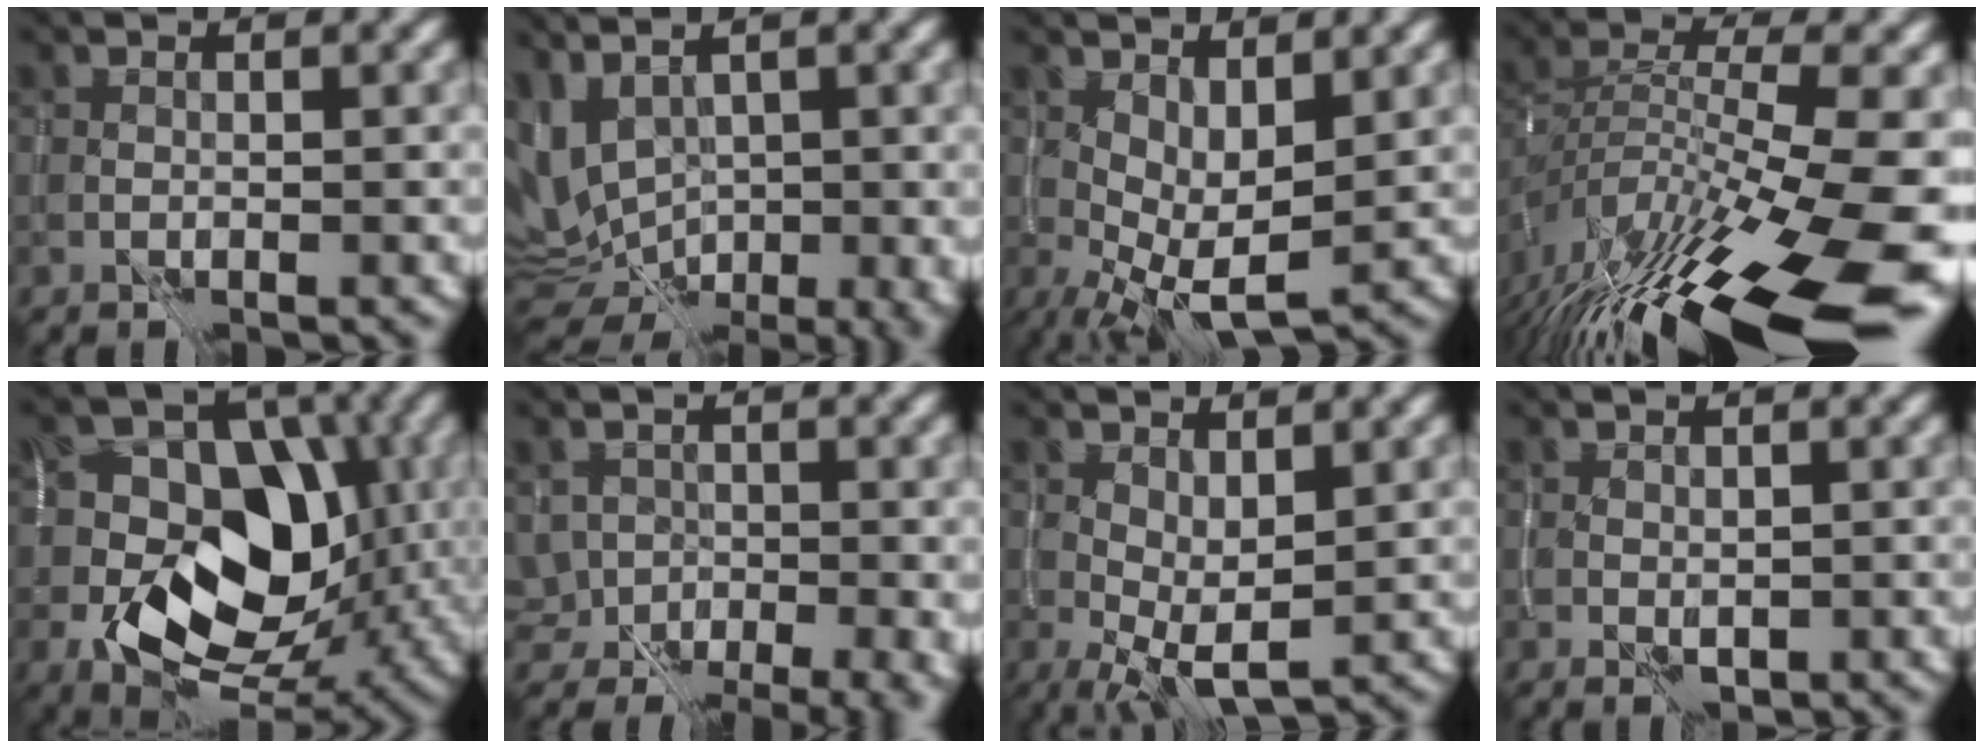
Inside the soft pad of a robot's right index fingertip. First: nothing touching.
{"total": 10.7, "force": [1.2, 6.0, 8.8], "torque": [-0.155, -0.017, 0.051]}
{"total": 4.7, "force": [0.5, 1.8, 4.3], "torque": [-0.084, -0.002, 0.015]}
{"total": 15.4, "force": [-9.0, 4.0, 11.8], "torque": [-0.222, -0.009, -0.141]}
{"total": 11.3, "force": [-1.1, 8.0, 7.9], "torque": [-0.109, -0.002, -0.029]}
{"total": 8.3, "force": [-3.4, 5.5, 5.2], "torque": [-0.058, -0.012, -0.038]}
{"total": 3.7, "force": [0.4, 1.4, 3.3], "torque": [-0.069, -0.003, 0.013]}
{"total": 1.1, "force": [0.4, 0.7, 0.8], "torque": [-0.016, -0.007, 0.013]}